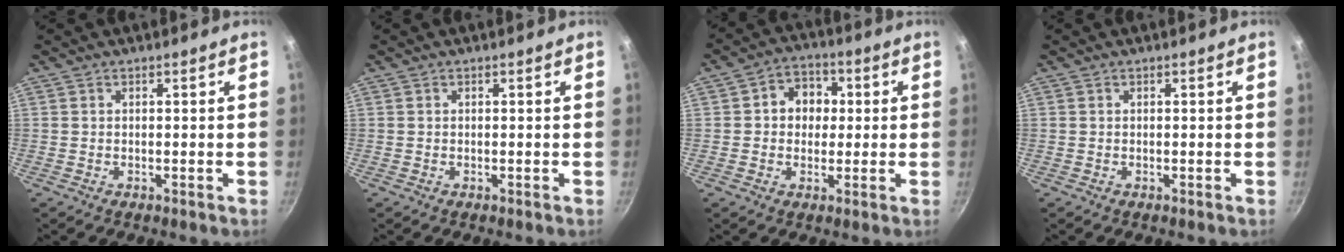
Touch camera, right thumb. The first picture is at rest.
{"total": 0.0}
{"total": 7.7, "force": [0.9, 6.6, 4.0], "torque": [-0.020, 0.011, 0.002]}
{"total": 0.0}